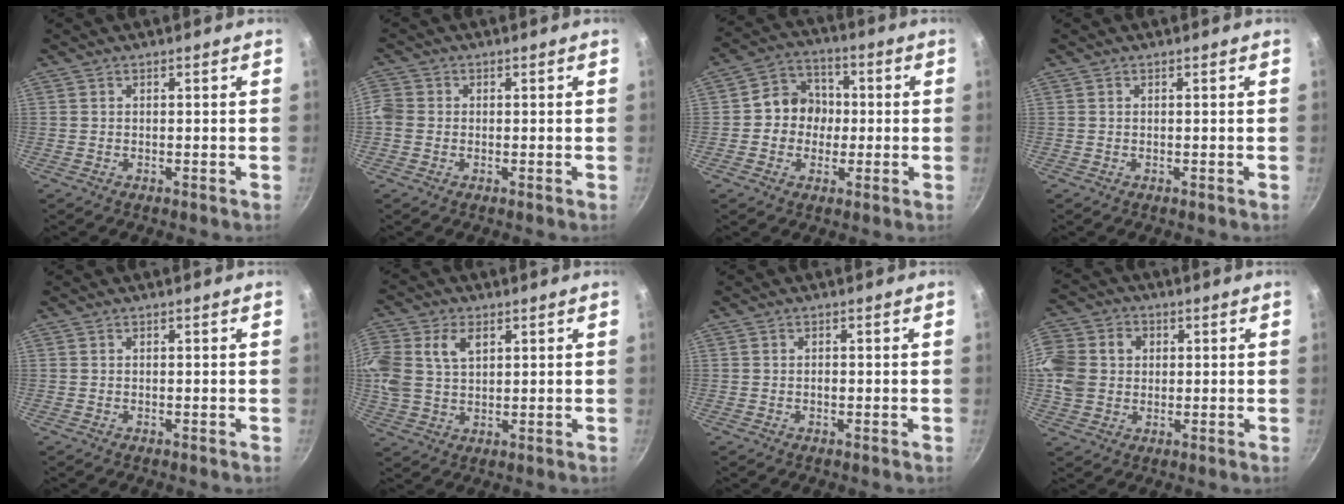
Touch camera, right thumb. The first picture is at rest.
{"total": 3.7, "force": [-0.3, 3.3, 1.8], "torque": [-0.038, 0.008, -0.010]}
{"total": 9.6, "force": [-0.4, 8.4, 4.8], "torque": [-0.036, 0.026, -0.020]}
{"total": 0.0}
{"total": 0.0}
{"total": 14.3, "force": [4.5, 9.6, 9.6], "torque": [-0.237, 0.011, 0.087]}
{"total": 0.8, "force": [-0.1, 0.5, 0.6], "torque": [-0.008, 0.000, -0.003]}
{"total": 17.0, "force": [2.4, 14.1, 9.2], "torque": [-0.229, 0.037, 0.048]}